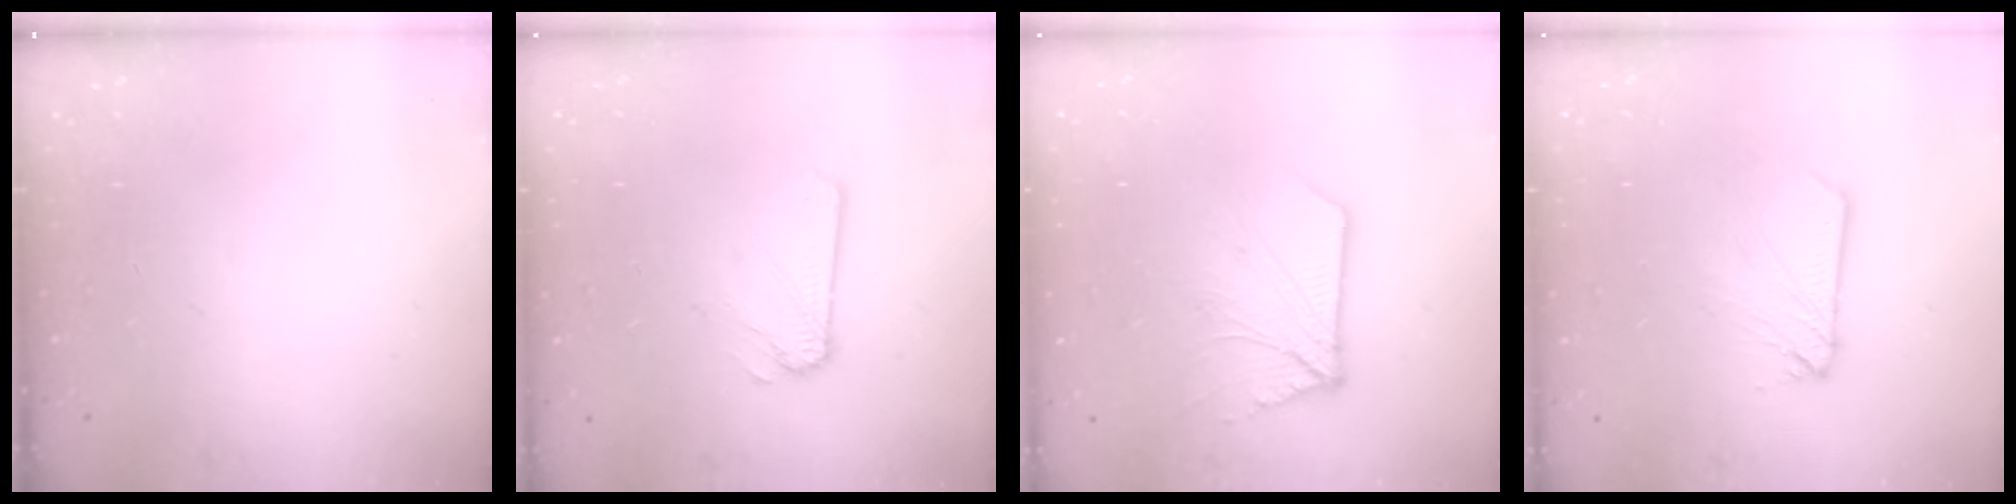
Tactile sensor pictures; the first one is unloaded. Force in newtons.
{"total": 1.2, "press": 1.2, "slide": 0.1}
{"total": 9.8, "press": 9.7, "slide": 0.9}
{"total": 4.1, "press": 4.1, "slide": 0.4}